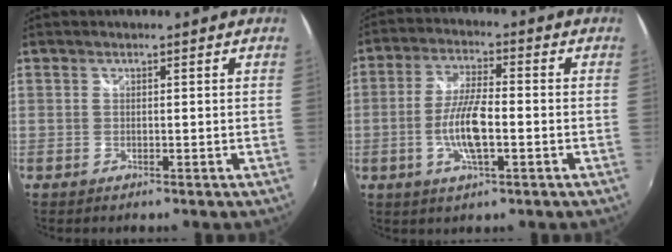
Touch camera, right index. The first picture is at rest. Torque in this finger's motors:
{"motor_torque": [0.42, 0.02, 0.31, 0.08]}